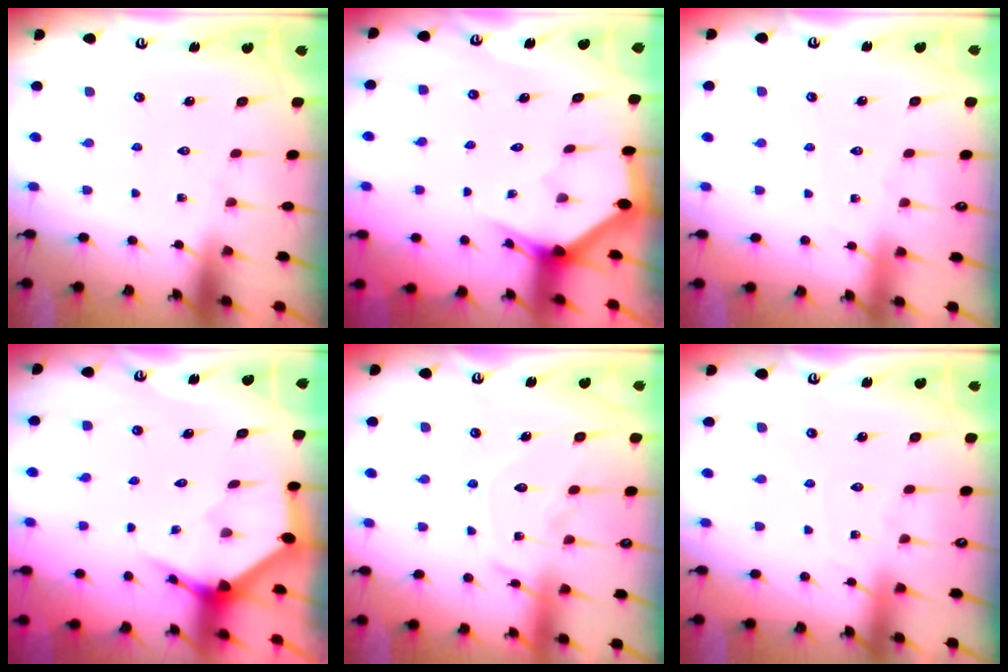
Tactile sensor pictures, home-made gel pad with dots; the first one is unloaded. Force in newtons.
{"total": 3.0, "press": 3.0, "slide": 0.1}
{"total": 2.1, "press": 2.1, "slide": 0.3}
{"total": 3.6, "press": 3.6, "slide": 0.1}
{"total": 11.9, "press": 11.8, "slide": 0.9}
{"total": 2.7, "press": 2.7, "slide": 0.3}